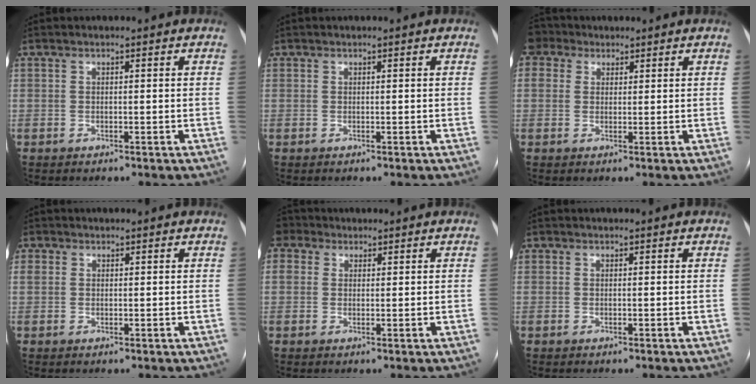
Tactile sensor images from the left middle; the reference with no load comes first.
{"total": 0.0}
{"total": 4.3, "force": [2.7, 3.2, 0.8], "torque": [-0.023, 0.028, 0.053]}
{"total": 1.7, "force": [0.6, 1.5, 0.5], "torque": [-0.010, 0.008, 0.010]}
{"total": 4.1, "force": [2.1, 3.3, 1.3], "torque": [-0.036, 0.027, 0.044]}
{"total": 0.0}